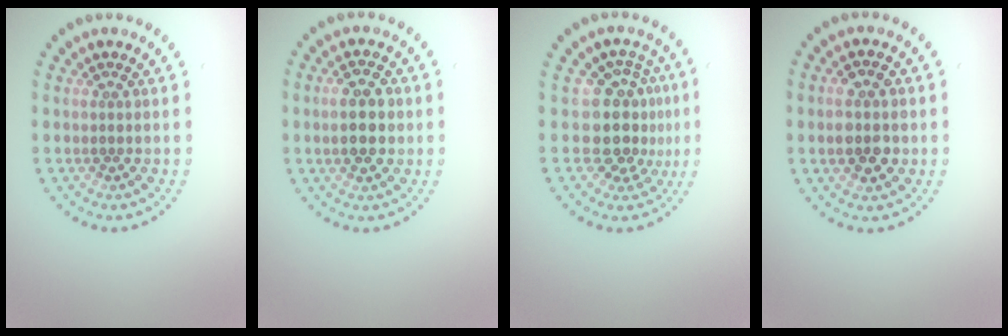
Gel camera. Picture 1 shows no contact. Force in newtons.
{"total": 4.3, "press": 4.3, "slide": 0.3}
{"total": 4.2, "press": 3.4, "slide": 2.5}
{"total": 3.7, "press": 3.7, "slide": 0.2}